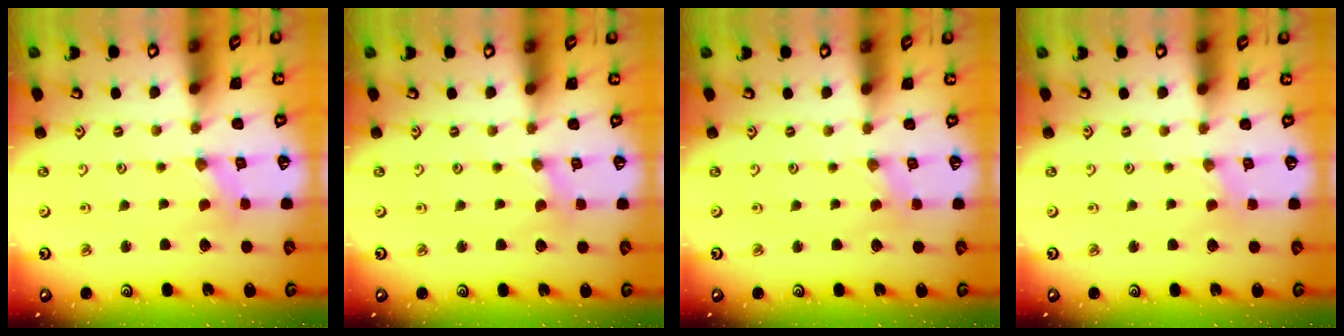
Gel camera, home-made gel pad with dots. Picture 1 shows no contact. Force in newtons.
{"total": 0.0}
{"total": 0.0}
{"total": 0.0}